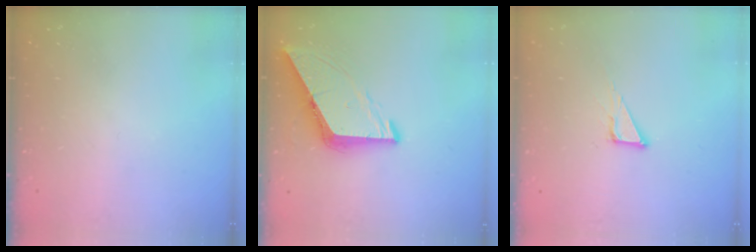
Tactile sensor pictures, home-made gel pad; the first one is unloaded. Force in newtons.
{"total": 8.1, "press": 8.0, "slide": 1.1}
{"total": 3.8, "press": 3.8, "slide": 0.0}